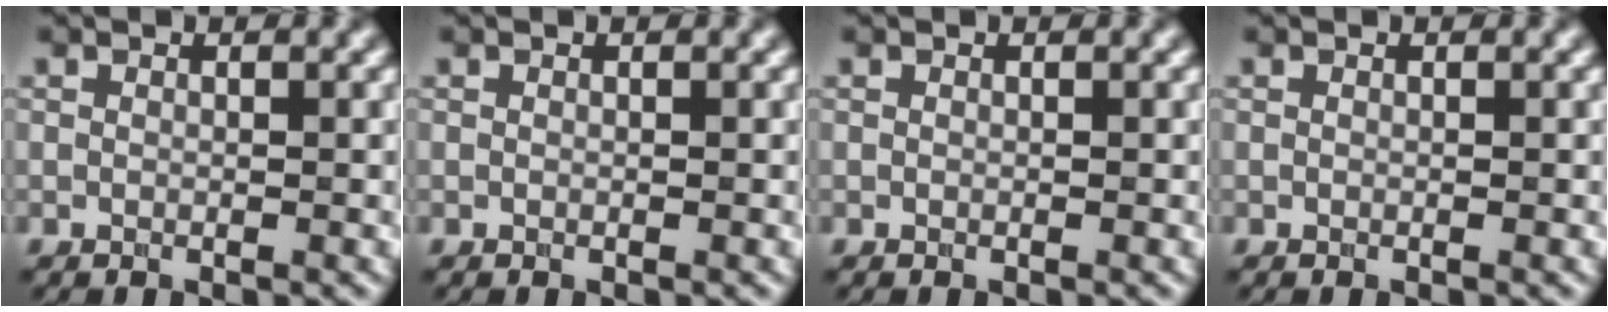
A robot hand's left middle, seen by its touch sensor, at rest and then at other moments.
{"total": 0.0}
{"total": 0.0}
{"total": 0.0}